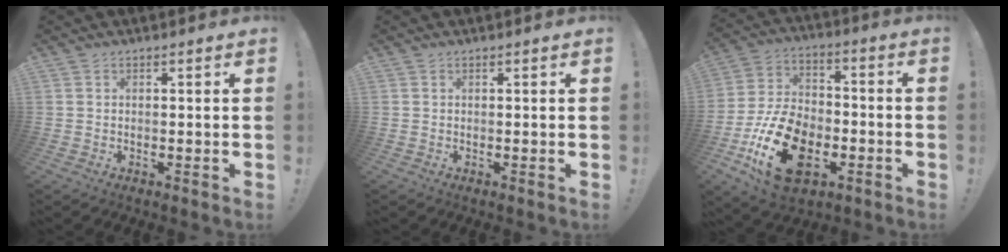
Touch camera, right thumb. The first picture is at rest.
{"total": 0.0}
{"total": 21.6, "force": [-8.2, 13.9, 14.3], "torque": [-0.260, 0.054, -0.129]}